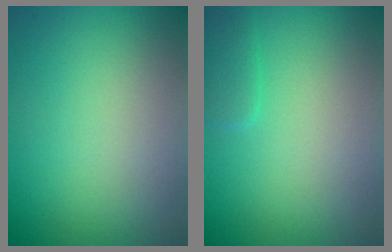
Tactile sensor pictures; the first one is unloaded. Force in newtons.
{"total": 1.5, "press": 1.5, "slide": 0.1}